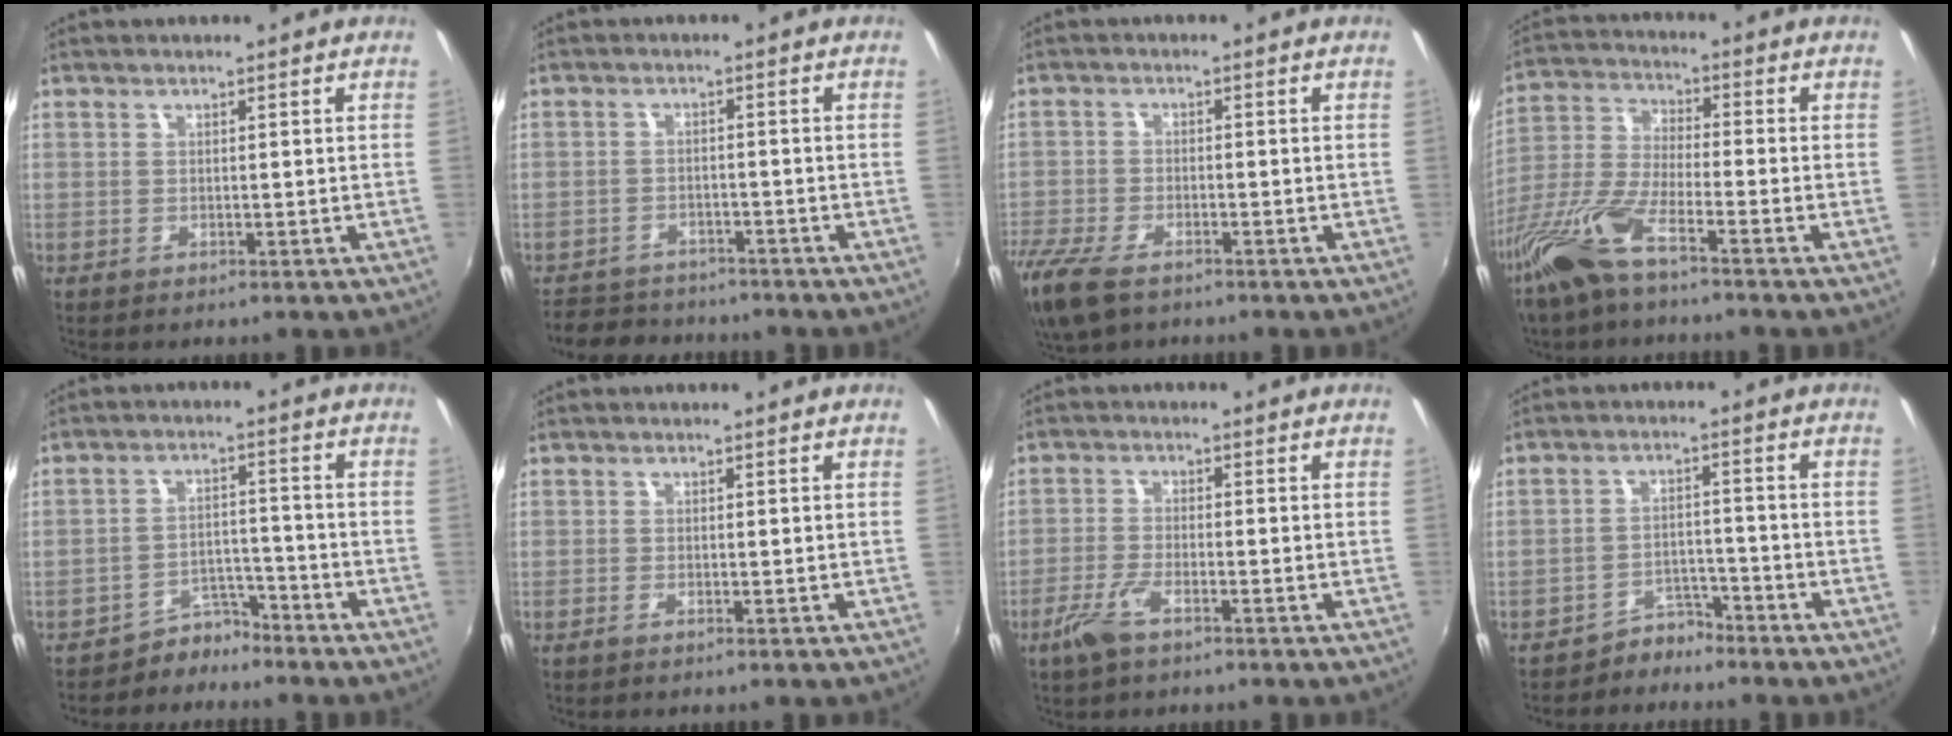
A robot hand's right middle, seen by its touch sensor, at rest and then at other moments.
{"total": 8.2, "force": [-7.0, 3.9, 1.7], "torque": [-0.057, 0.012, -0.109]}
{"total": 11.7, "force": [-8.3, 5.2, 6.3], "torque": [-0.173, -0.044, -0.159]}
{"total": 11.7, "force": [-7.7, 2.4, 8.5], "torque": [-0.195, -0.014, -0.161]}
{"total": 4.9, "force": [-4.5, 2.0, 0.0], "torque": [-0.001, 0.015, -0.074]}
{"total": 0.6, "force": [-0.4, 0.0, 0.4], "torque": [-0.007, -0.002, -0.011]}
{"total": 5.1, "force": [-3.3, 1.4, 3.6], "torque": [-0.091, -0.008, -0.066]}
{"total": 4.3, "force": [-3.9, 1.9, 0.3], "torque": [-0.010, 0.009, -0.062]}